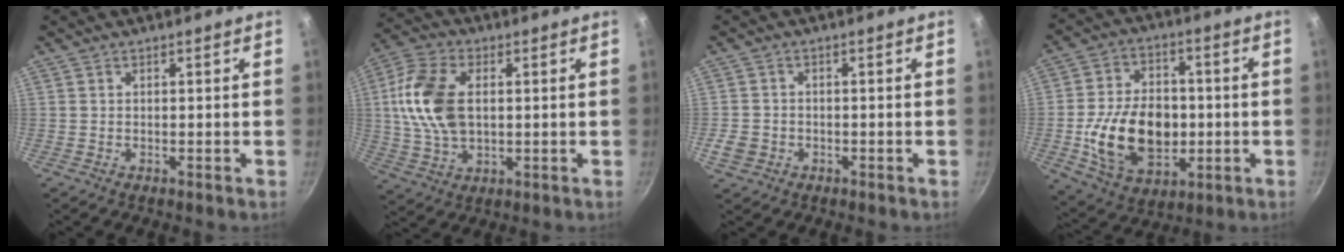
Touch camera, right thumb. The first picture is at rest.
{"total": 14.0, "force": [1.7, 8.7, 10.8], "torque": [-0.204, 0.006, 0.028]}
{"total": 3.9, "force": [-1.4, 3.3, 1.7], "torque": [-0.031, 0.013, -0.020]}
{"total": 18.3, "force": [-2.2, 12.8, 12.9], "torque": [-0.198, 0.015, -0.030]}